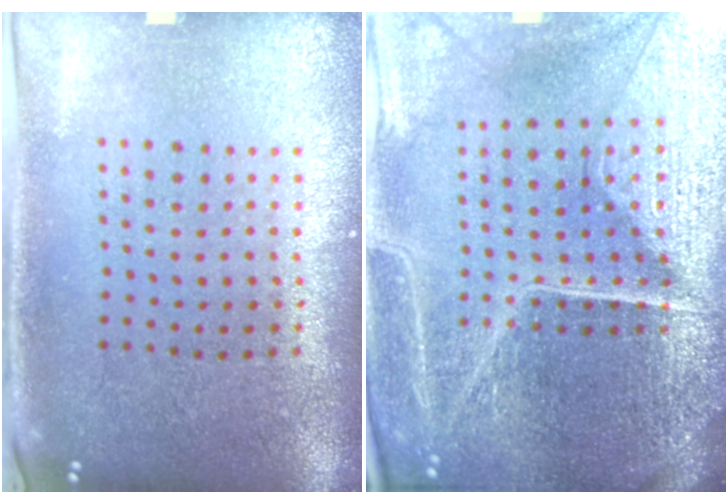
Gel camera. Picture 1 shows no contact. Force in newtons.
{"total": 6.2, "press": 5.6, "slide": 2.7}